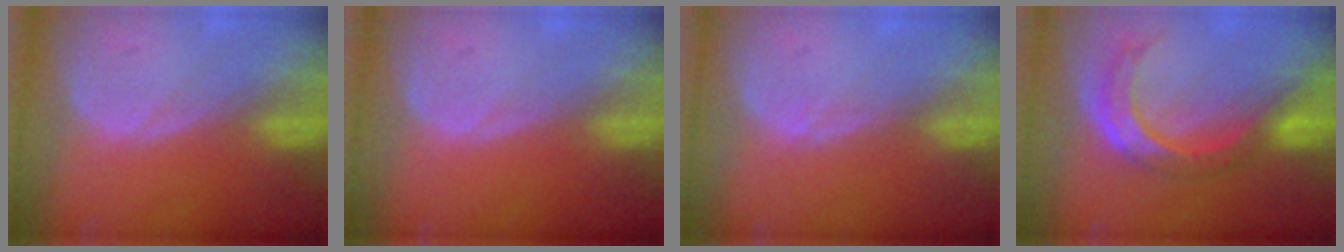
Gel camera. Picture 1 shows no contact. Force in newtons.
{"total": 0.0}
{"total": 0.6, "press": 0.4, "slide": 0.4}
{"total": 7.5, "press": 7.0, "slide": 2.7}